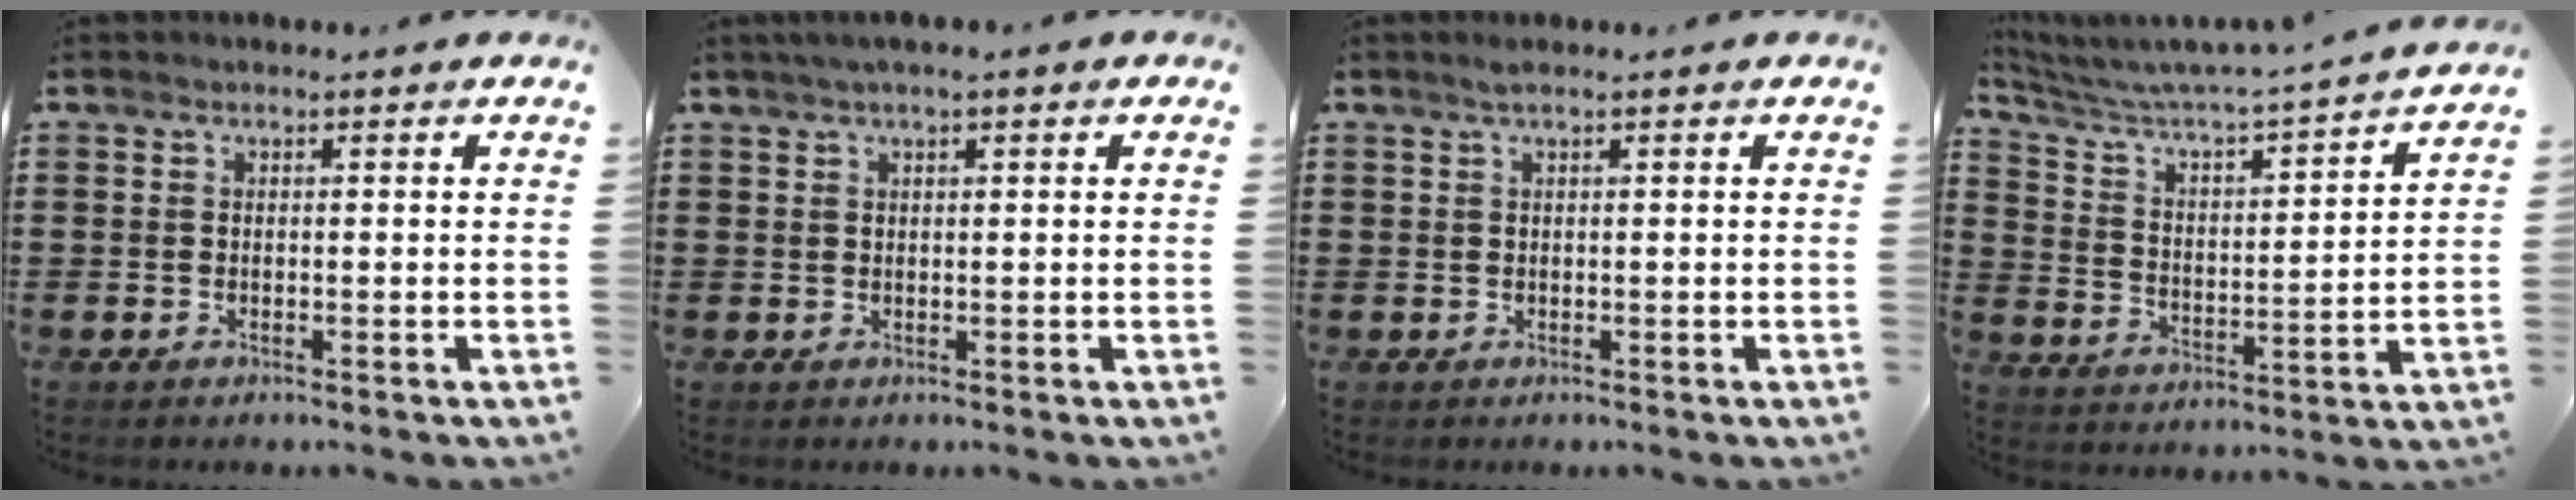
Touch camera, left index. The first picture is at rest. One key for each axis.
{"total": 1.7, "fx": 1.0, "fy": 0.1, "fz": 1.4, "tx": -0.026, "ty": 0.003, "tz": 0.017}
{"total": 0.8, "fx": 0.5, "fy": -0.1, "fz": 0.7, "tx": -0.011, "ty": 0.001, "tz": 0.009}
{"total": 3.5, "fx": 3.2, "fy": 0.0, "fz": 1.4, "tx": -0.049, "ty": -0.040, "tz": 0.042}